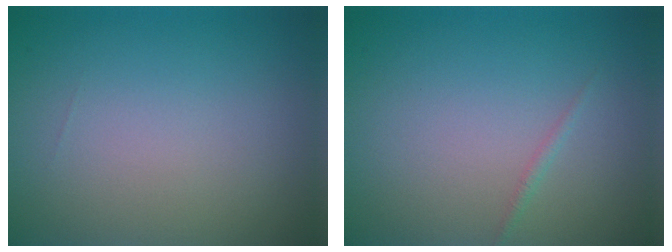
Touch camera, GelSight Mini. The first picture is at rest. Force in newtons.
{"total": 0.6, "press": 0.6, "slide": 0.1}